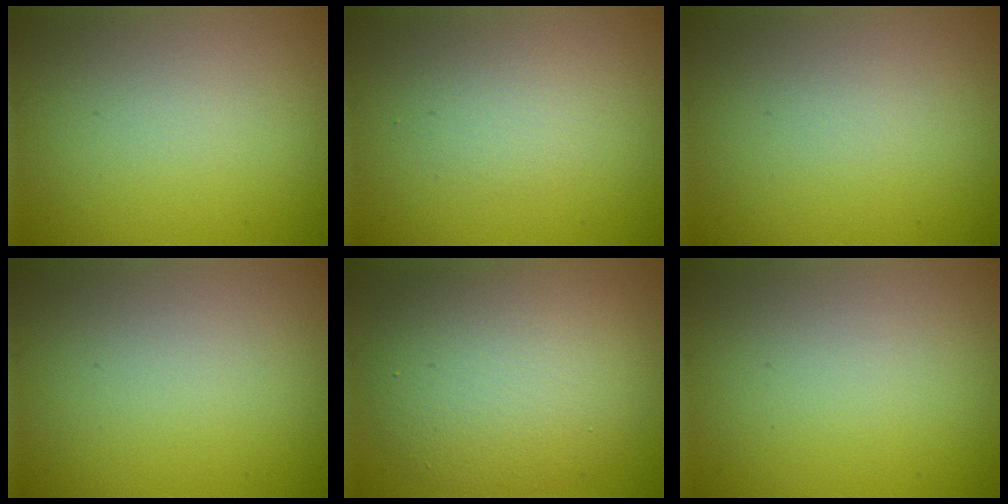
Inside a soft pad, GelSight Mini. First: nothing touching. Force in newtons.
{"total": 1.6, "press": 1.6, "slide": 0.1}
{"total": 0.0}
{"total": 0.0}
{"total": 8.1, "press": 8.1, "slide": 0.4}
{"total": 0.0}